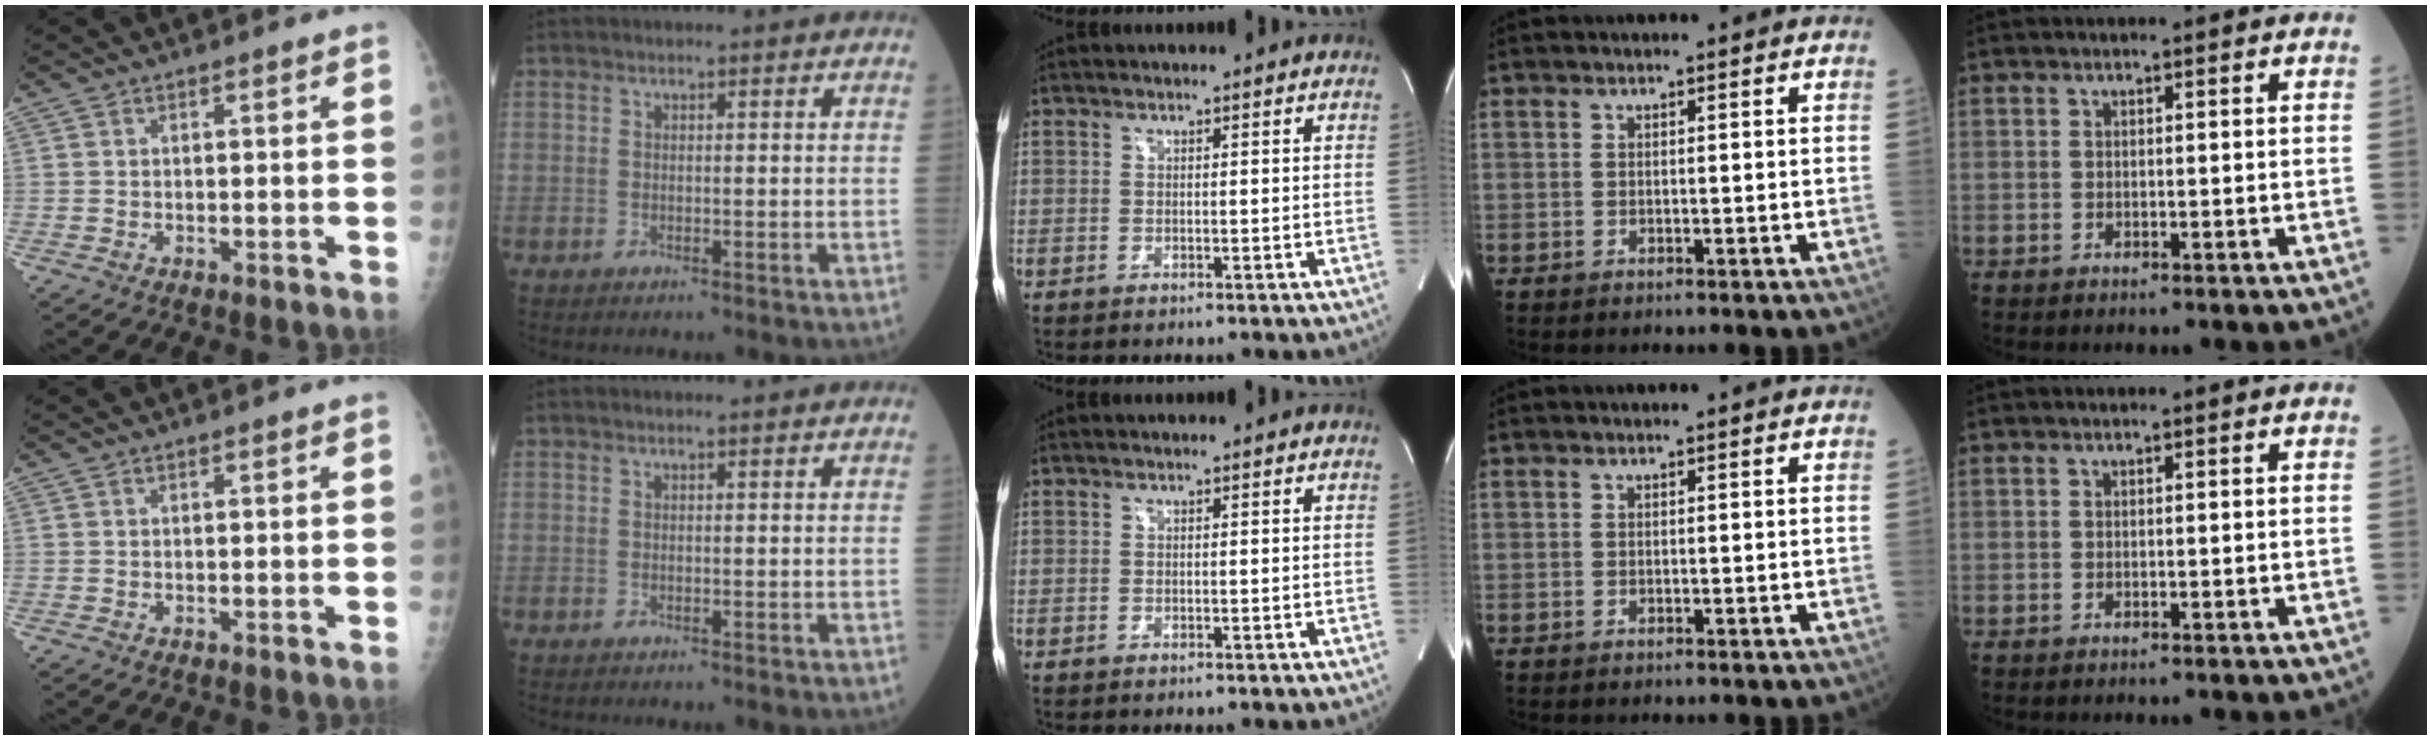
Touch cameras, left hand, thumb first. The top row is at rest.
{}